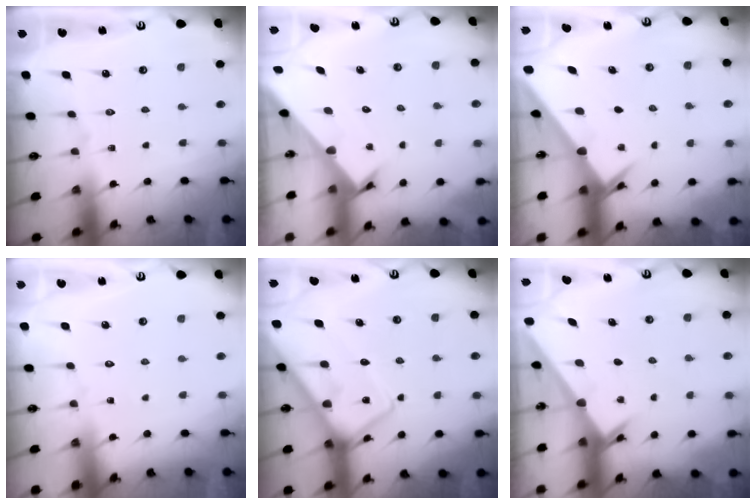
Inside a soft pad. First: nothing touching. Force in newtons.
{"total": 2.5, "press": 2.5, "slide": 0.3}
{"total": 2.6, "press": 2.6, "slide": 0.3}
{"total": 4.0, "press": 4.0, "slide": 0.3}
{"total": 13.2, "press": 13.1, "slide": 1.3}
{"total": 2.3, "press": 2.3, "slide": 0.2}